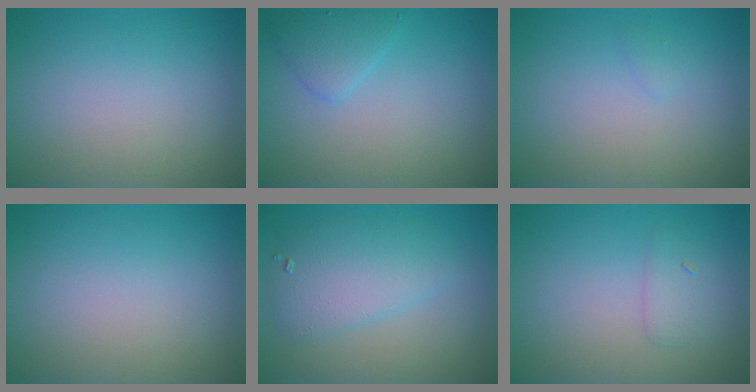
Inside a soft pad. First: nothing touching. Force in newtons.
{"total": 2.1, "press": 2.1, "slide": 0.0}
{"total": 0.5, "press": 0.5, "slide": 0.1}
{"total": 0.0}
{"total": 3.8, "press": 3.8, "slide": 0.1}
{"total": 1.5, "press": 1.5, "slide": 0.1}